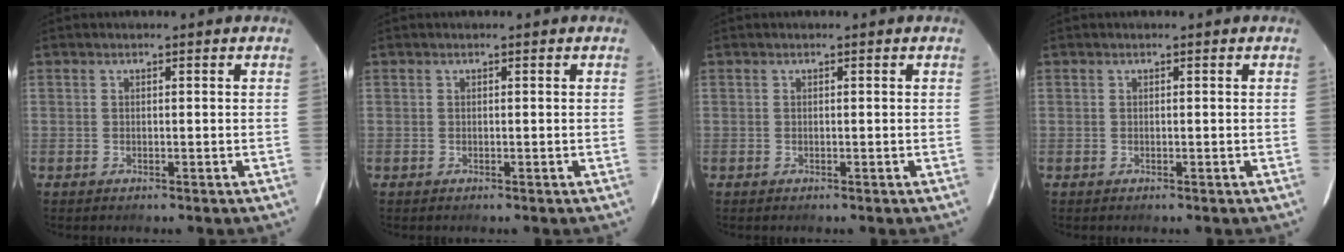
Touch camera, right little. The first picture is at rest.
{"total": 0.0}
{"total": 0.0}
{"total": 0.0}